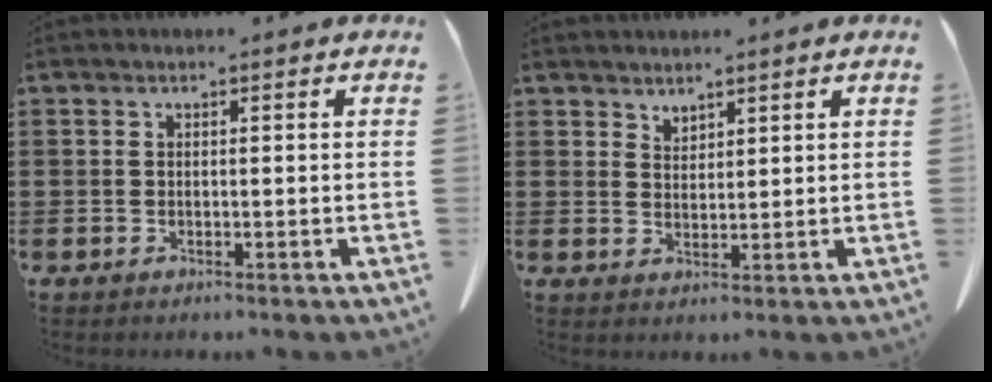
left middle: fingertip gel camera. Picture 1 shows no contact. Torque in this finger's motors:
{"motor_torque": [0.02, 0.11, -0.02, 0.01]}